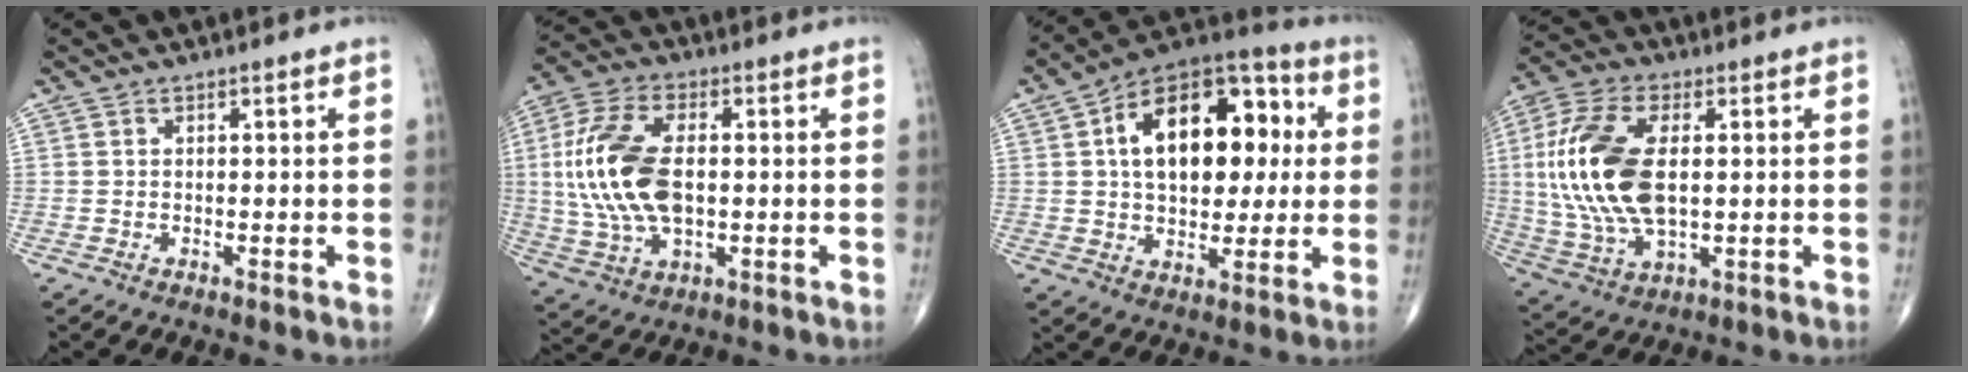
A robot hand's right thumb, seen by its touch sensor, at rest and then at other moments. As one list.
[{"total": 17.2, "force": [0.7, 9.3, 14.5], "torque": [-0.308, 0.002, 0.015]}, {"total": 21.3, "force": [3.9, 12.5, 16.8], "torque": [-0.222, 0.025, 0.055]}, {"total": 19.0, "force": [1.6, 9.8, 16.2], "torque": [-0.353, -0.005, 0.032]}]